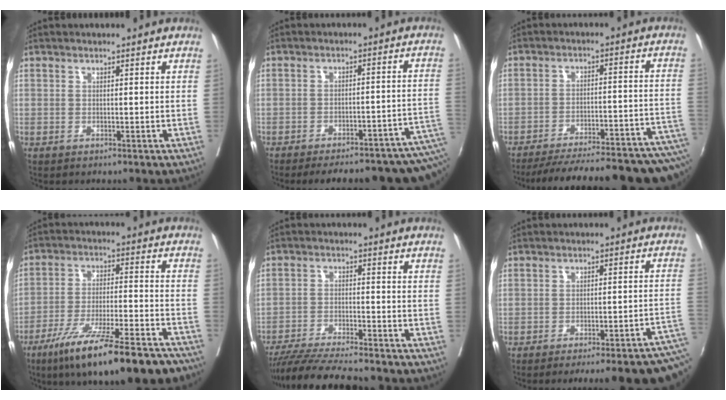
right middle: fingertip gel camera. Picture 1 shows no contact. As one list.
[{"total": 19.3, "force": [-14.3, 4.7, 12.0], "torque": [-0.119, 0.017, -0.170]}, {"total": 27.2, "force": [-23.9, 2.4, 12.8], "torque": [-0.133, -0.014, -0.312]}, {"total": 18.0, "force": [-13.3, 1.9, 12.0], "torque": [-0.184, -0.029, -0.223]}, {"total": 12.5, "force": [-11.3, 0.1, 5.5], "torque": [-0.084, -0.022, -0.186]}, {"total": 18.2, "force": [-14.5, 1.3, 10.9], "torque": [-0.089, -0.002, -0.178]}]